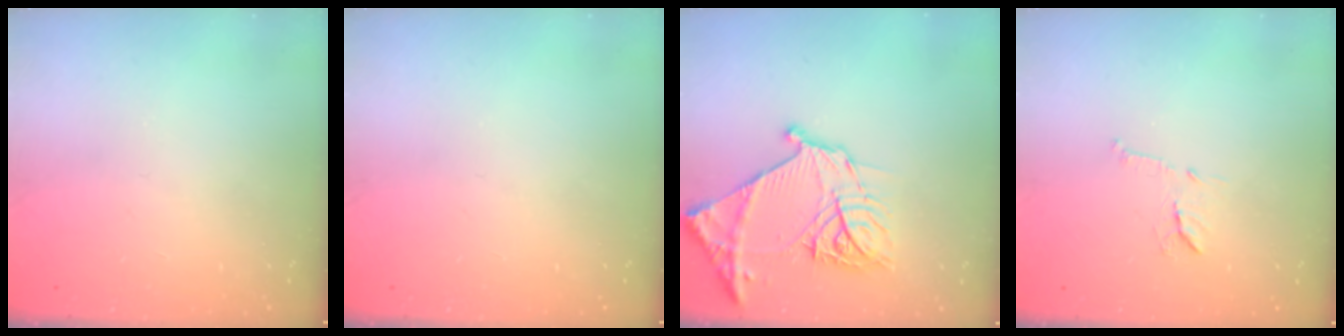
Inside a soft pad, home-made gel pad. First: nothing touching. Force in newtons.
{"total": 0.0}
{"total": 19.4, "press": 19.3, "slide": 2.0}
{"total": 9.1, "press": 9.1, "slide": 0.5}